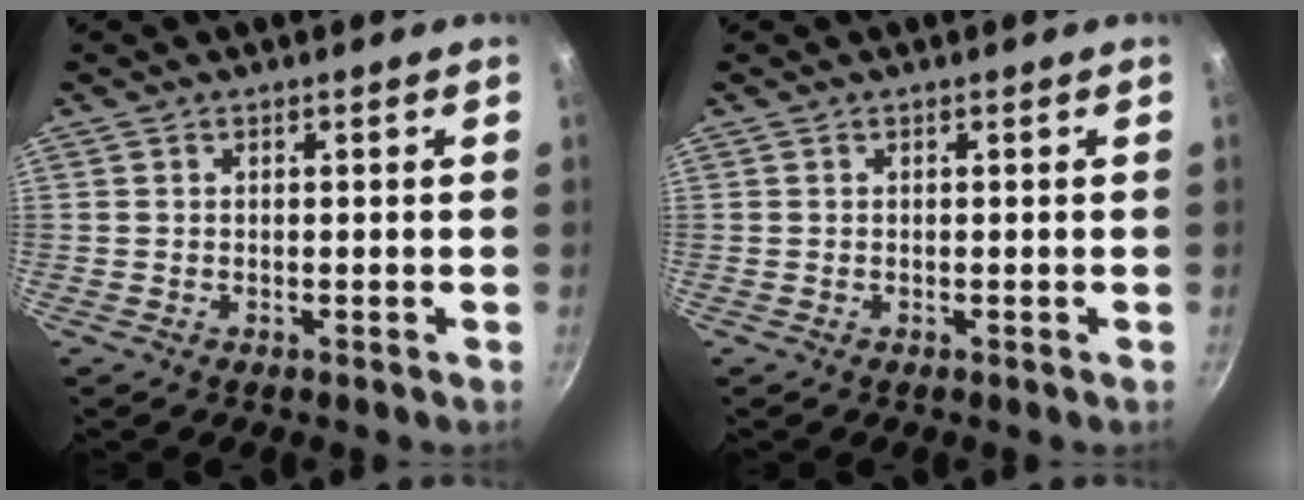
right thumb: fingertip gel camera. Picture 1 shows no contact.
{"total": 0.0}